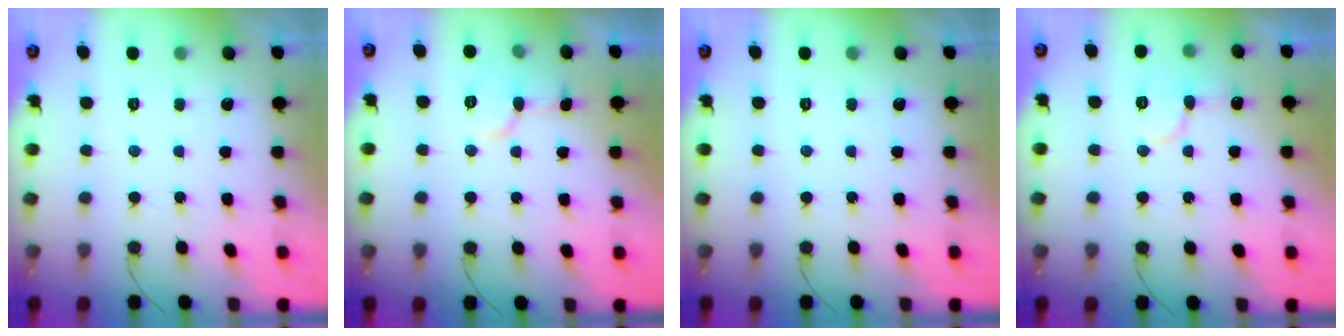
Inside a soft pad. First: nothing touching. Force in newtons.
{"total": 7.7, "press": 7.7, "slide": 0.2}
{"total": 0.0}
{"total": 9.6, "press": 9.5, "slide": 1.3}